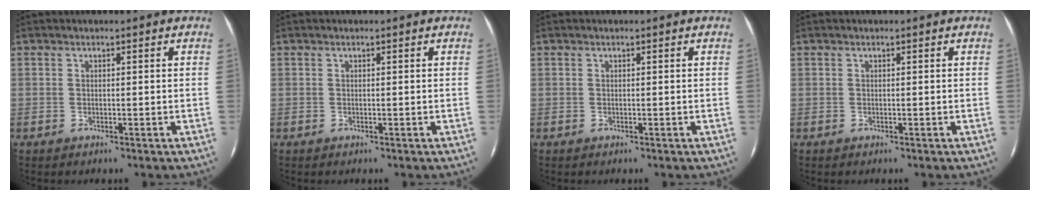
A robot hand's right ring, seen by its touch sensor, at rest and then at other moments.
{"total": 0.0}
{"total": 0.0}
{"total": 0.0}